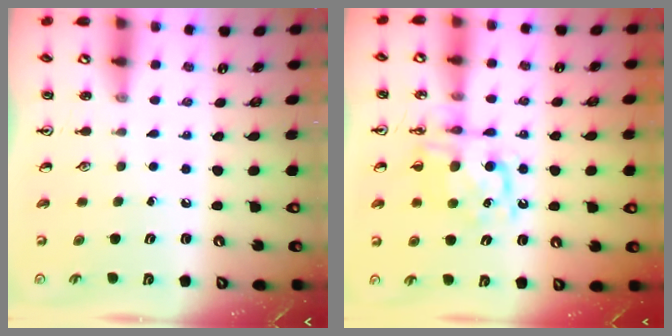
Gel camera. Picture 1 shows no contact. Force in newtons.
{"total": 11.3, "press": 11.3, "slide": 0.3}